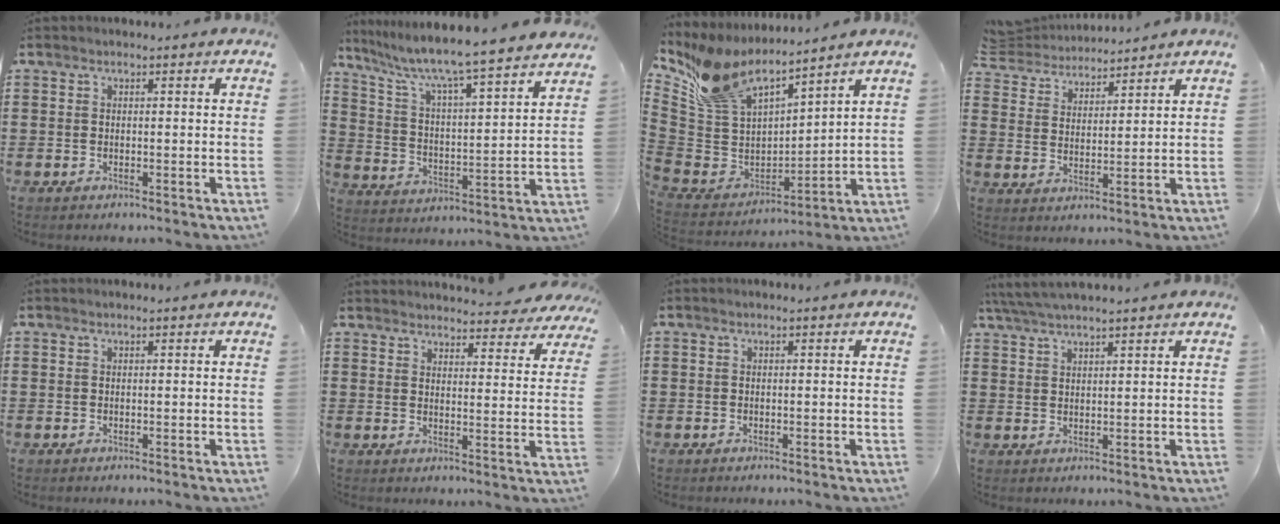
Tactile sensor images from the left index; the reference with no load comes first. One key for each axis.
{"total": 6.6, "fx": 5.9, "fy": -0.5, "fz": 2.9, "tx": -0.084, "ty": -0.057, "tz": 0.090}
{"total": 8.8, "fx": 7.7, "fy": 2.8, "fz": 3.3, "tx": -0.109, "ty": -0.050, "tz": 0.136}
{"total": 4.9, "fx": 4.8, "fy": 1.0, "fz": 0.3, "tx": -0.031, "ty": -0.024, "tz": 0.083}
{"total": 0.0}
{"total": 4.1, "fx": 4.1, "fy": 0.1, "fz": 0.4, "tx": -0.019, "ty": -0.025, "tz": 0.070}
{"total": 0.0}
{"total": 3.7, "fx": 3.4, "fy": -0.2, "fz": 1.6, "tx": -0.040, "ty": -0.005, "tz": 0.063}